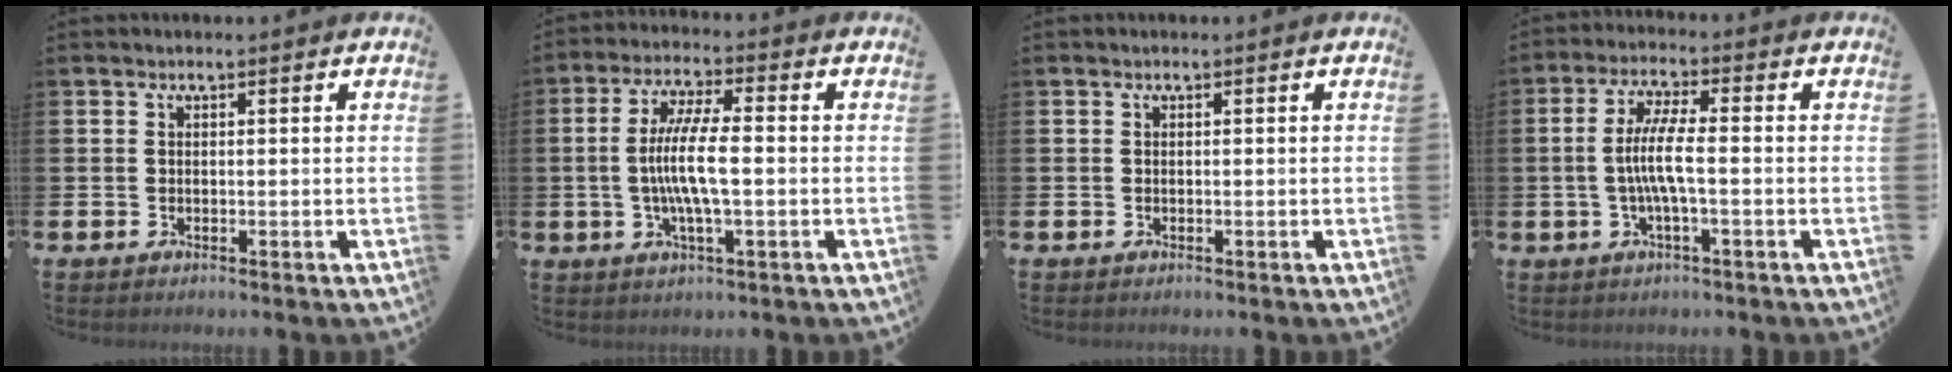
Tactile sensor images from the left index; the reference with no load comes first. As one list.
[{"total": 7.9, "force": [-0.5, 1.9, 7.6], "torque": [-0.153, -0.001, -0.017]}, {"total": 0.0}, {"total": 5.8, "force": [-0.6, 1.2, 5.7], "torque": [-0.108, 0.003, -0.016]}]